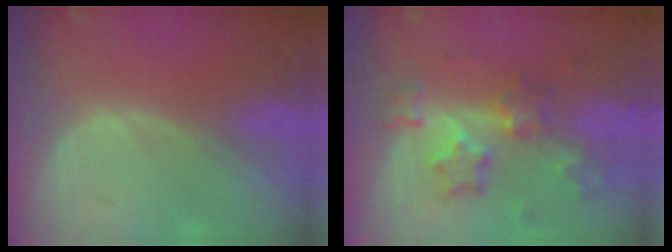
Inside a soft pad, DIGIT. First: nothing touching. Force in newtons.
{"total": 8.4, "press": 7.3, "slide": 4.1}